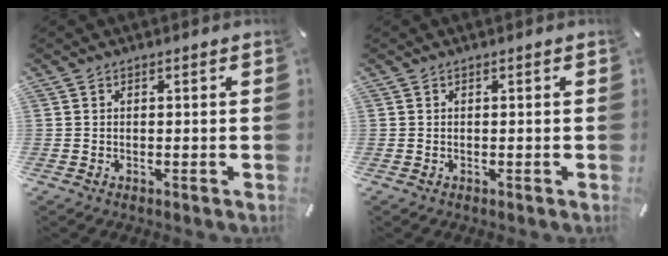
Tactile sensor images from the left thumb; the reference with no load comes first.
{"total": 0.0}